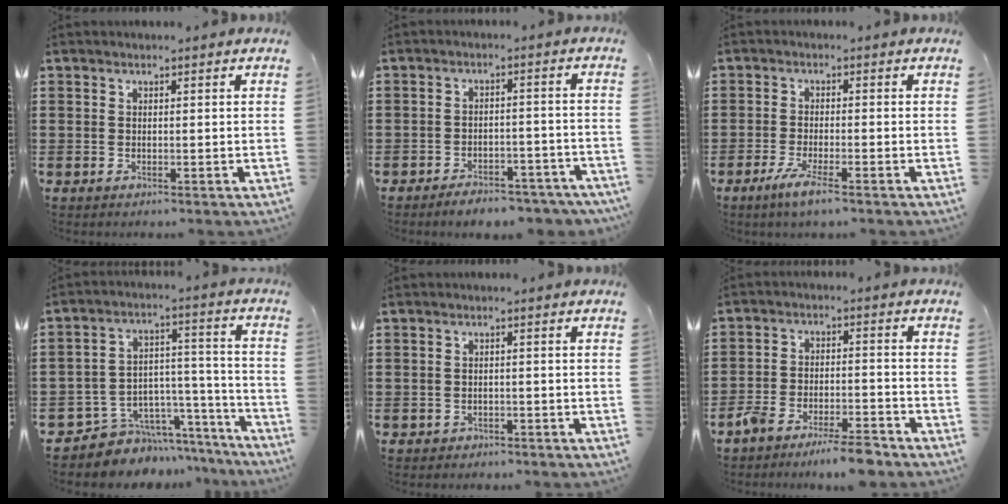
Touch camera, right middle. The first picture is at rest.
{"total": 3.9, "force": [-3.8, 0.5, 0.6], "torque": [-0.011, 0.007, -0.077]}
{"total": 3.9, "force": [-2.4, 0.1, 3.0], "torque": [-0.062, -0.010, -0.044]}
{"total": 6.3, "force": [-5.3, 3.5, -0.2], "torque": [-0.005, 0.006, -0.097]}
{"total": 0.9, "force": [-0.8, 0.5, 0.0], "torque": [-0.003, -0.001, -0.018]}
{"total": 6.4, "force": [-5.8, 0.5, 2.6], "torque": [-0.053, -0.001, -0.111]}